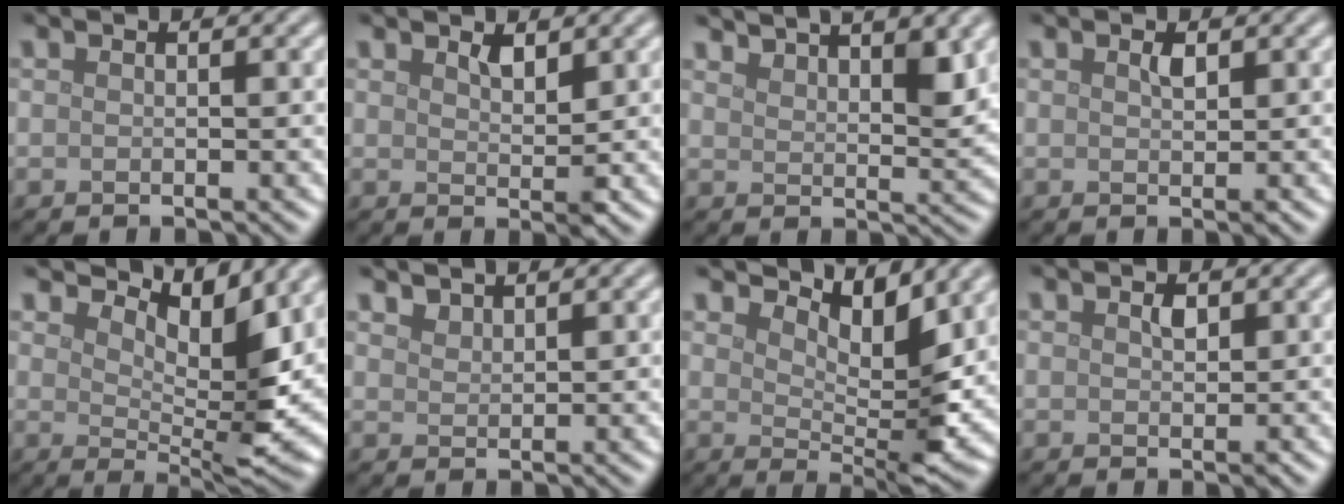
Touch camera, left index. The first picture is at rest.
{"total": 1.7, "force": [1.1, 0.6, 1.2], "torque": [-0.020, -0.004, 0.021]}
{"total": 5.2, "force": [4.1, 1.3, 2.9], "torque": [-0.043, 0.003, 0.073]}
{"total": 1.1, "force": [0.5, 0.4, 0.9], "torque": [-0.018, 0.000, 0.010]}
{"total": 7.4, "force": [4.1, 2.5, 5.6], "torque": [-0.089, -0.009, 0.071]}
{"total": 1.4, "force": [1.3, 0.4, 0.1], "torque": [-0.004, 0.000, 0.032]}
{"total": 5.9, "force": [3.6, 1.9, 4.2], "torque": [-0.069, -0.010, 0.059]}
{"total": 1.1, "force": [0.3, 0.7, 0.8], "torque": [-0.012, -0.001, 0.006]}